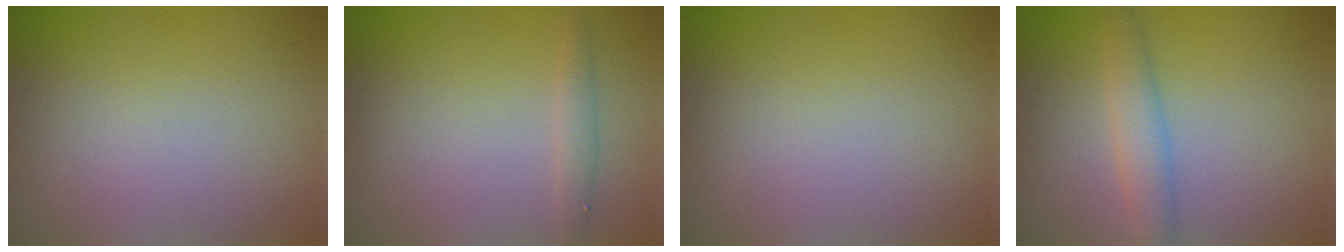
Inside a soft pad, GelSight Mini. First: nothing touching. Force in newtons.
{"total": 0.7, "press": 0.7, "slide": 0.1}
{"total": 0.0}
{"total": 2.7, "press": 2.7, "slide": 0.1}